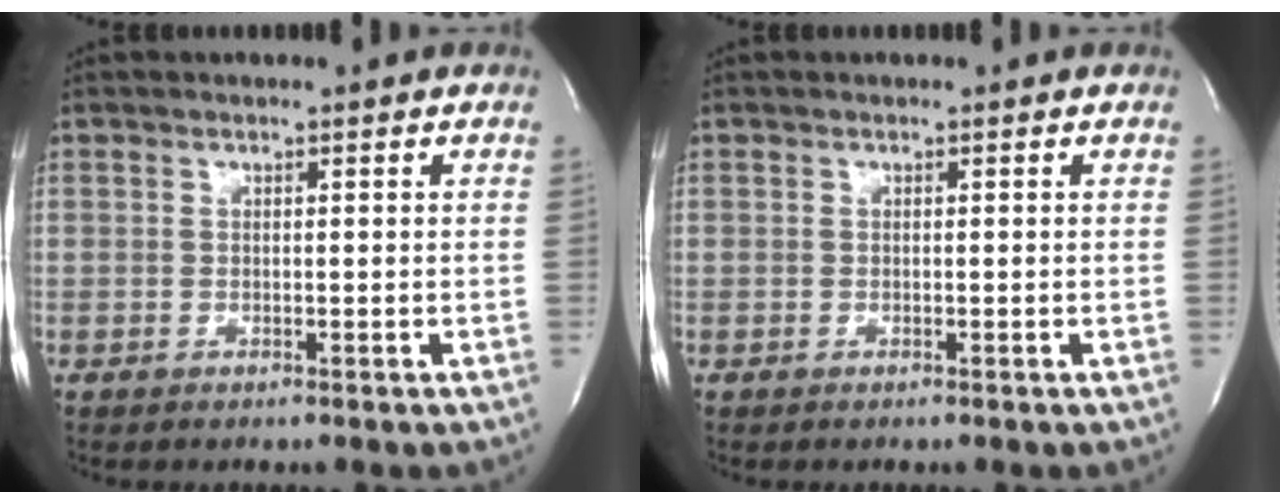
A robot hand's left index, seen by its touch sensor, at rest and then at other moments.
{"total": 0.0}